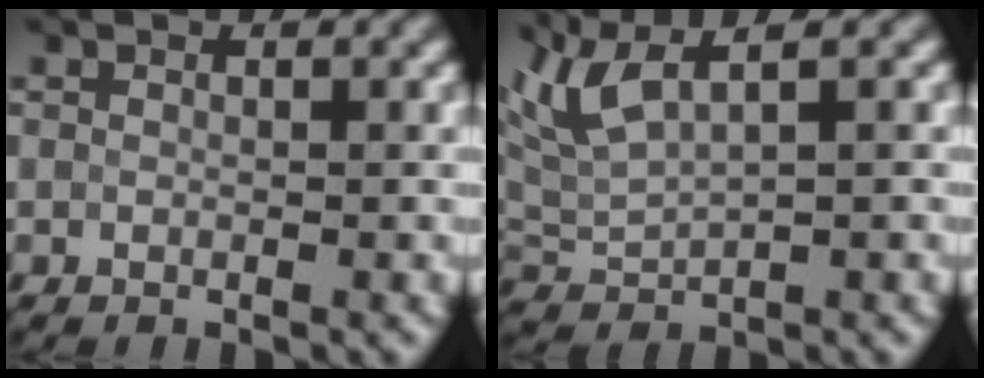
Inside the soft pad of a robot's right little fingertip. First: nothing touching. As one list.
[{"total": 4.7, "force": [2.9, 1.2, 3.5], "torque": [-0.086, 0.016, 0.061]}]